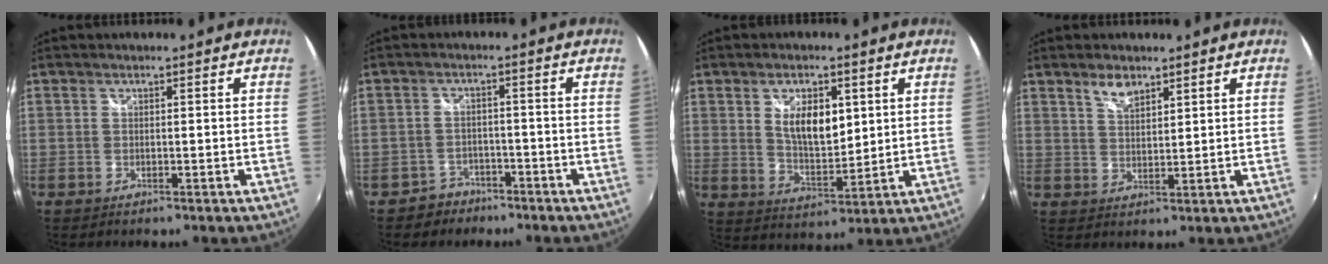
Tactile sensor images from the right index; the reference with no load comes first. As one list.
[{"total": 4.5, "force": [-3.2, 3.2, -0.2], "torque": [-0.008, 0.017, -0.052]}, {"total": 8.7, "force": [2.7, 4.2, 7.1], "torque": [-0.122, -0.002, 0.054]}, {"total": 4.2, "force": [3.0, 1.8, 2.3], "torque": [-0.036, 0.004, 0.055]}]